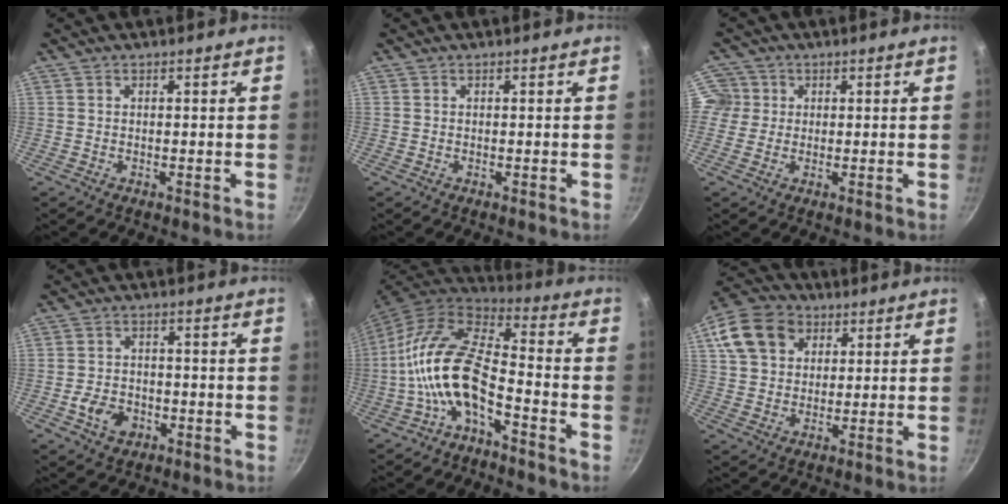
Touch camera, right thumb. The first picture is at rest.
{"total": 0.0}
{"total": 4.6, "force": [0.8, 4.4, 0.8], "torque": [0.019, 0.001, 0.004]}
{"total": 6.3, "force": [-2.3, 4.6, 3.6], "torque": [-0.053, 0.019, -0.038]}
{"total": 14.8, "force": [-4.9, 6.9, 12.1], "torque": [-0.231, 0.051, -0.108]}
{"total": 14.0, "force": [5.4, 10.8, 7.1], "torque": [-0.120, 0.014, 0.088]}